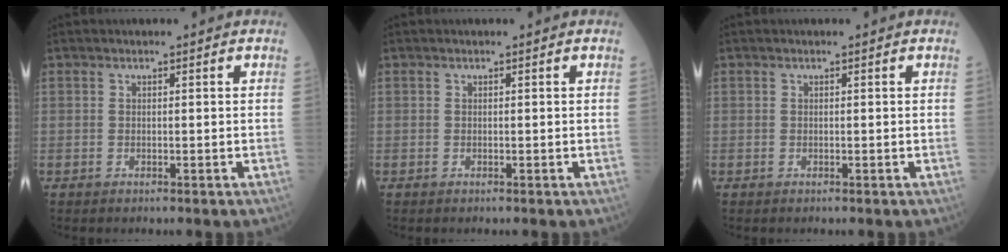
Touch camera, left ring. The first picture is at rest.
{"total": 0.0}
{"total": 0.0}